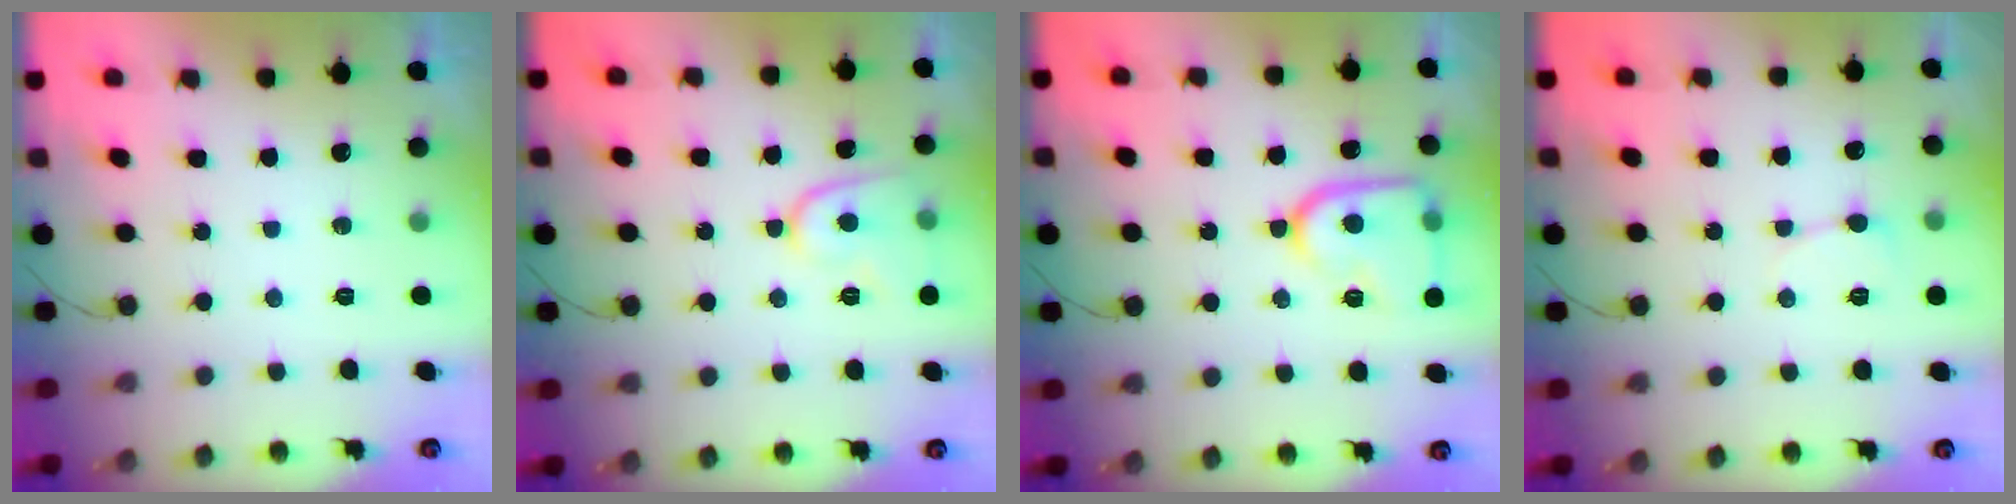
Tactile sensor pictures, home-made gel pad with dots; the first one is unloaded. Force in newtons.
{"total": 9.3, "press": 9.3, "slide": 0.9}
{"total": 15.5, "press": 15.5, "slide": 1.4}
{"total": 3.6, "press": 3.5, "slide": 0.5}